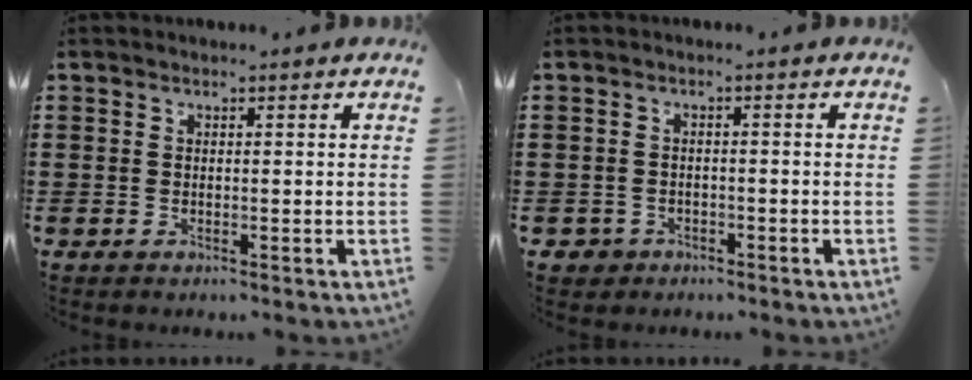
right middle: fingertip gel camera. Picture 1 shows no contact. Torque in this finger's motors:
{"motor_torque": [1.27, -0.22, 0.04, 0.01]}